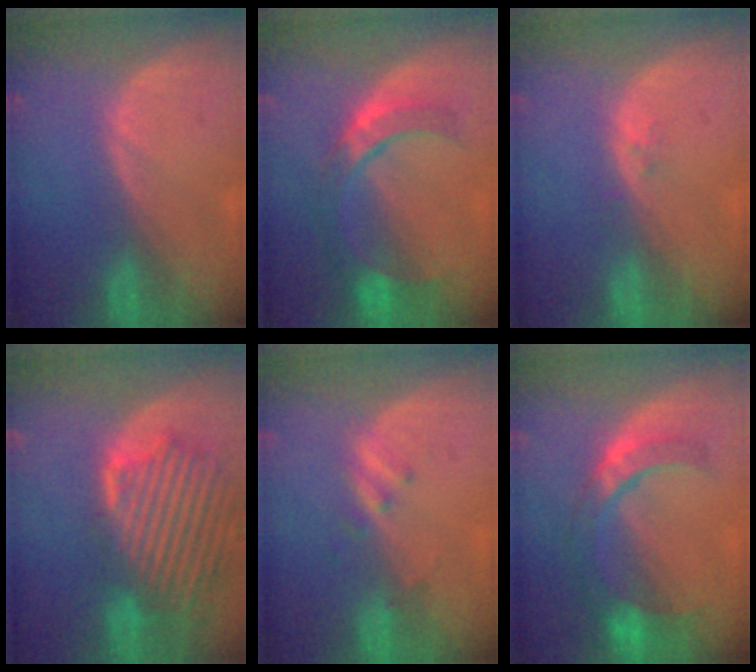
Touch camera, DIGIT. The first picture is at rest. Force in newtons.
{"total": 7.0, "press": 6.9, "slide": 1.0}
{"total": 1.1, "press": 0.8, "slide": 0.7}
{"total": 13.0, "press": 11.4, "slide": 6.1}
{"total": 2.5, "press": 2.2, "slide": 1.2}
{"total": 8.6, "press": 7.7, "slide": 3.7}